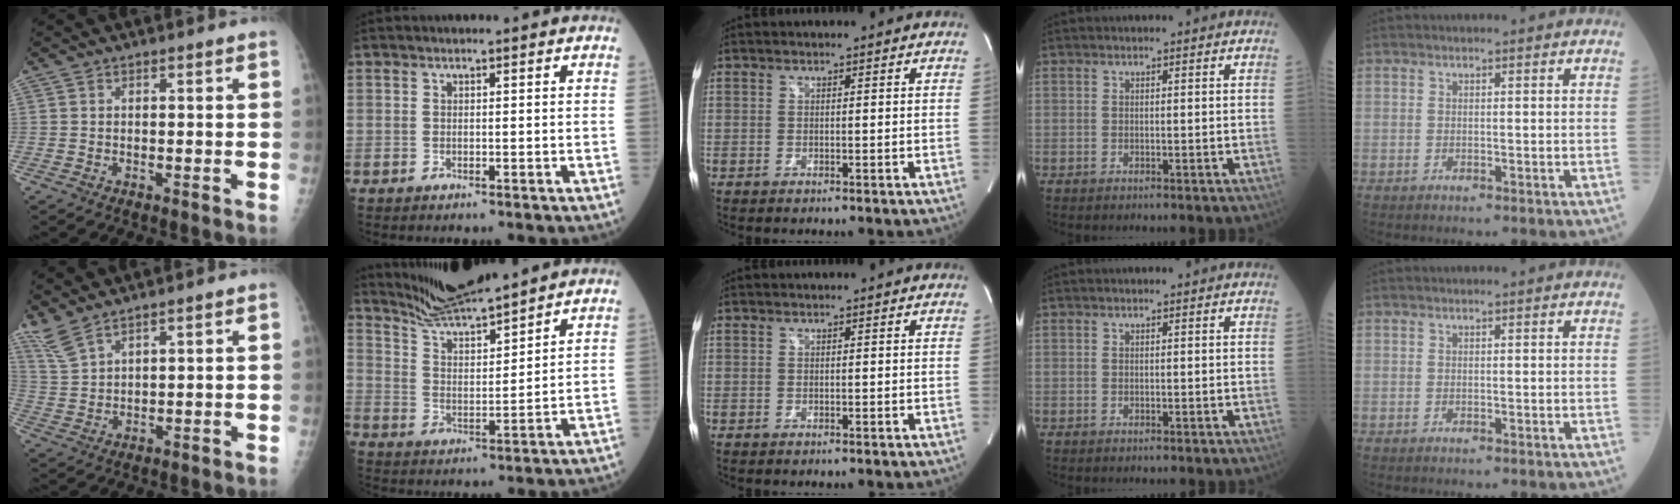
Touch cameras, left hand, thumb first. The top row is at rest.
{"thumb": {"total": 4.9, "force": [4.2, 1.0, 2.3], "torque": [-0.056, -0.013, 0.099]}, "index": {"total": 9.8, "force": [9.2, -0.1, 3.3], "torque": [-0.071, 0.008, 0.179]}}